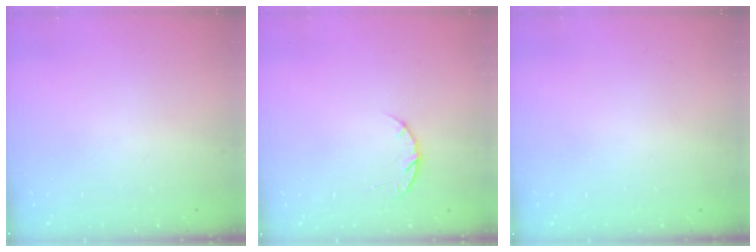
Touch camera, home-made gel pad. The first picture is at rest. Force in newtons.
{"total": 4.9, "press": 4.8, "slide": 0.7}
{"total": 2.7, "press": 2.7, "slide": 0.2}